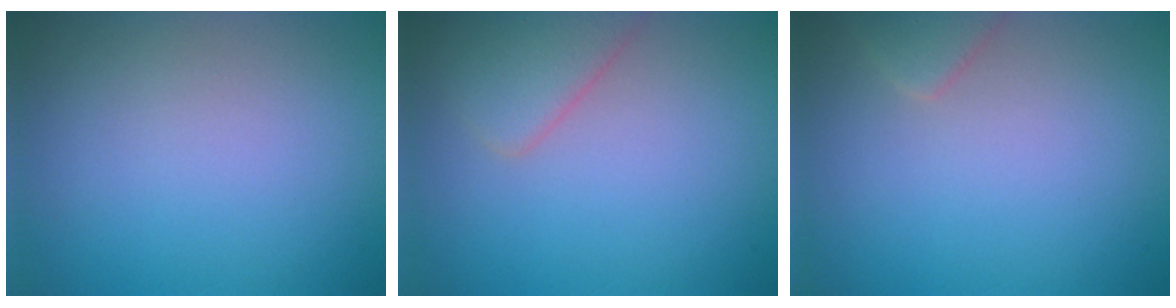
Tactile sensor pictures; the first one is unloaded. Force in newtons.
{"total": 2.9, "press": 2.9, "slide": 0.1}
{"total": 1.4, "press": 1.4, "slide": 0.1}